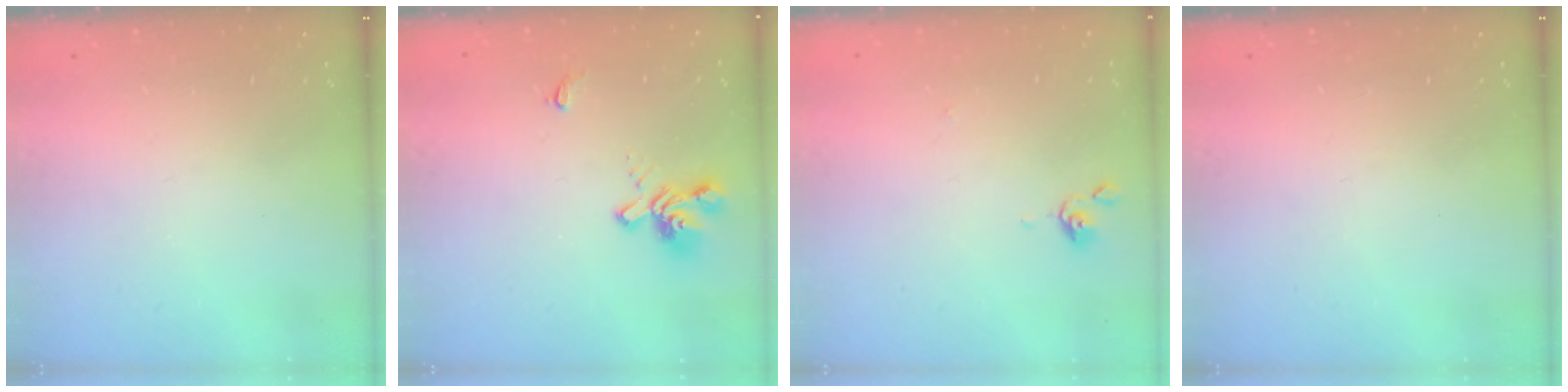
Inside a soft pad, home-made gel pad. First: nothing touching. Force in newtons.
{"total": 1.8, "press": 1.4, "slide": 1.2}
{"total": 0.0}
{"total": 0.0}